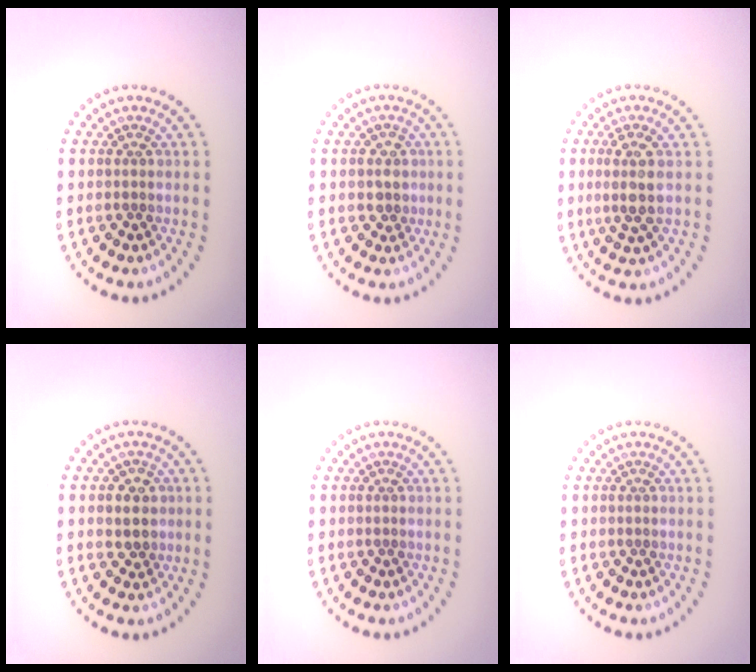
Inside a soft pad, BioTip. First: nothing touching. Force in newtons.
{"total": 1.3, "press": 1.1, "slide": 0.7}
{"total": 2.4, "press": 2.2, "slide": 1.1}
{"total": 2.0, "press": 1.9, "slide": 0.6}
{"total": 0.0}
{"total": 0.0}